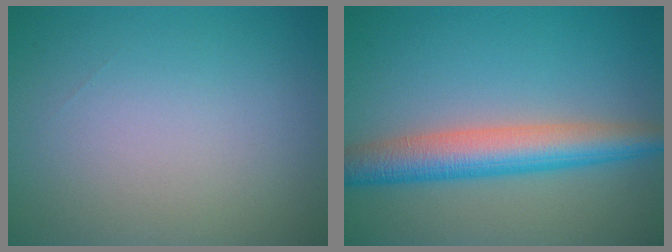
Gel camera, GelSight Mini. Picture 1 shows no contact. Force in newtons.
{"total": 5.8, "press": 5.8, "slide": 0.1}